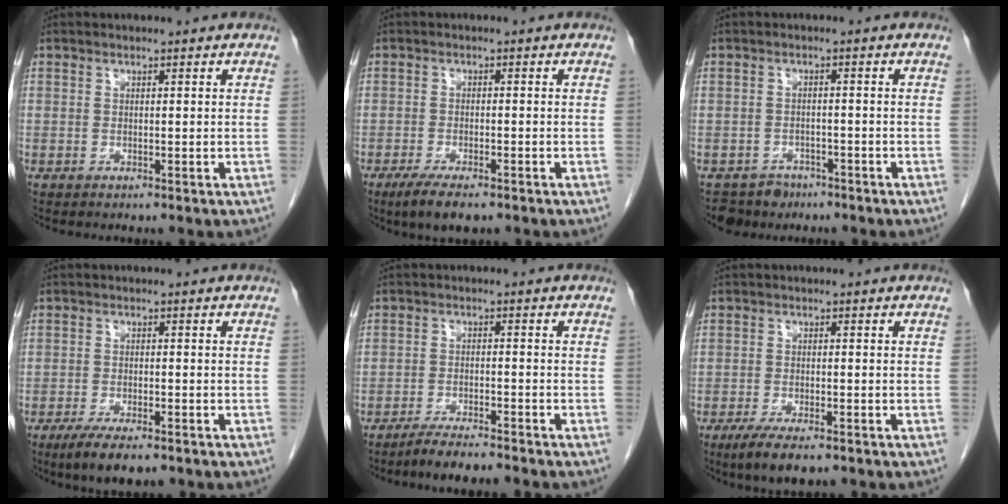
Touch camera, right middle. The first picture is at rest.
{"total": 5.5, "force": [-3.9, 1.4, 3.7], "torque": [-0.064, -0.011, -0.061]}
{"total": 3.7, "force": [-2.8, 2.5, -0.2], "torque": [0.005, 0.006, -0.044]}
{"total": 6.7, "force": [-4.8, 1.7, 4.4], "torque": [-0.071, -0.012, -0.073]}
{"total": 5.7, "force": [-5.0, 0.1, 2.8], "torque": [-0.042, -0.013, -0.085]}
{"total": 6.3, "force": [-4.4, 1.6, 4.1], "torque": [-0.070, -0.013, -0.069]}